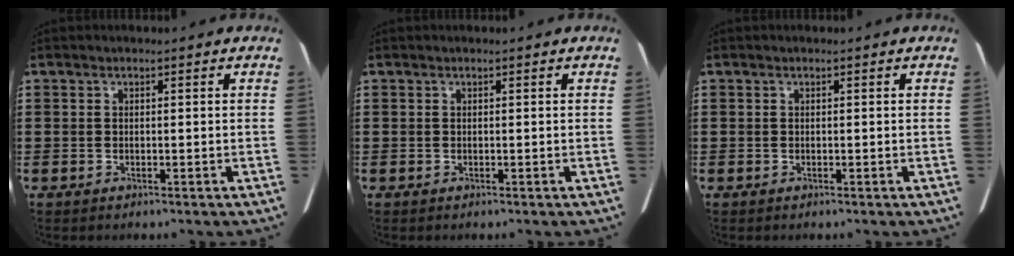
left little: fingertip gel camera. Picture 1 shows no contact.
{"total": 0.0}
{"total": 0.0}